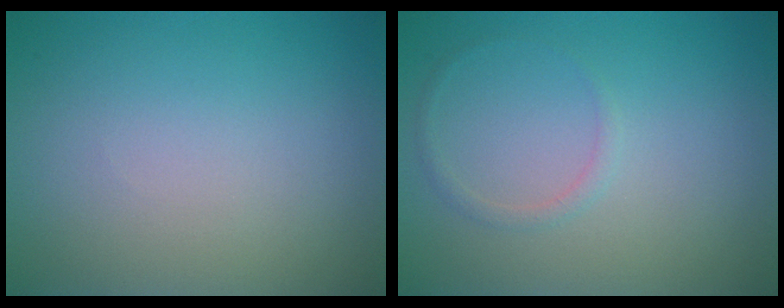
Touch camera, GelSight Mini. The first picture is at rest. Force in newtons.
{"total": 0.8, "press": 0.8, "slide": 0.0}